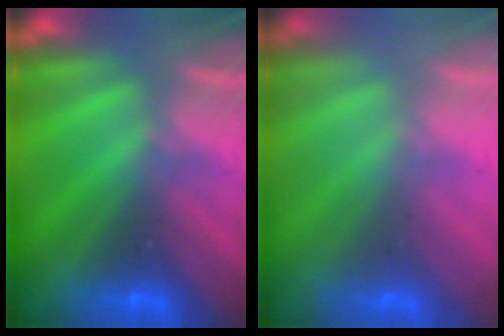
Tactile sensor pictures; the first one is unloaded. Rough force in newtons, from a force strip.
{"total": 2.1}